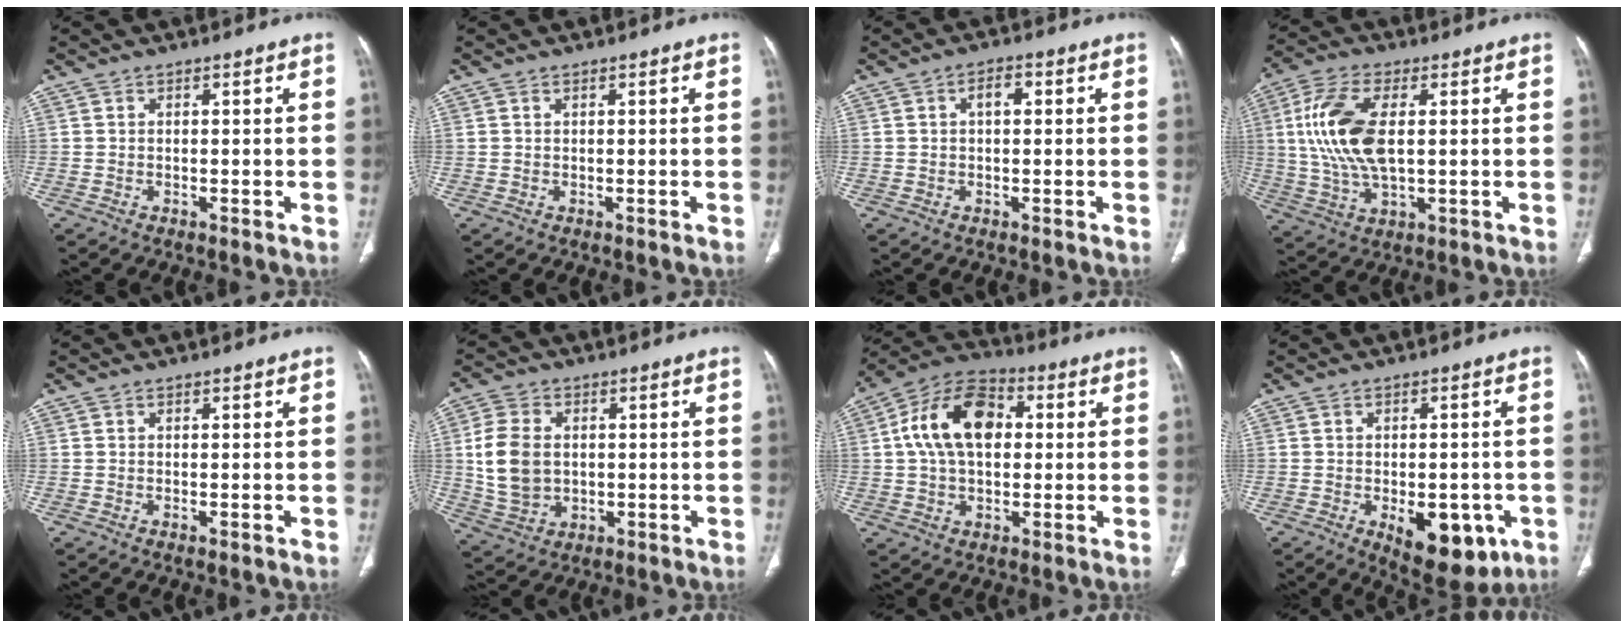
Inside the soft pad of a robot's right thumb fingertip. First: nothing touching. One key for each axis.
{"total": 0.0}
{"total": 2.7, "fx": 0.5, "fy": 1.5, "fz": 2.2, "tx": -0.034, "ty": 0.010, "tz": 0.006}
{"total": 14.2, "fx": 2.0, "fy": 6.8, "fz": 12.3, "tx": -0.265, "ty": 0.000, "tz": 0.041}
{"total": 0.0}
{"total": 10.8, "fx": 0.9, "fy": 8.0, "fz": 7.2, "tx": -0.137, "ty": -0.003, "tz": 0.025}
{"total": 15.1, "fx": 2.4, "fy": 9.6, "fz": 11.3, "tx": -0.189, "ty": 0.023, "tz": 0.032}
{"total": 12.2, "fx": -4.4, "fy": 6.6, "fz": 9.3, "tx": -0.098, "ty": 0.003, "tz": -0.045}